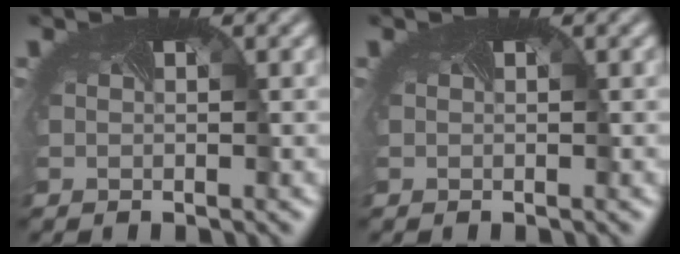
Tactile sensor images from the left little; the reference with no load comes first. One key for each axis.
{"total": 0.0}